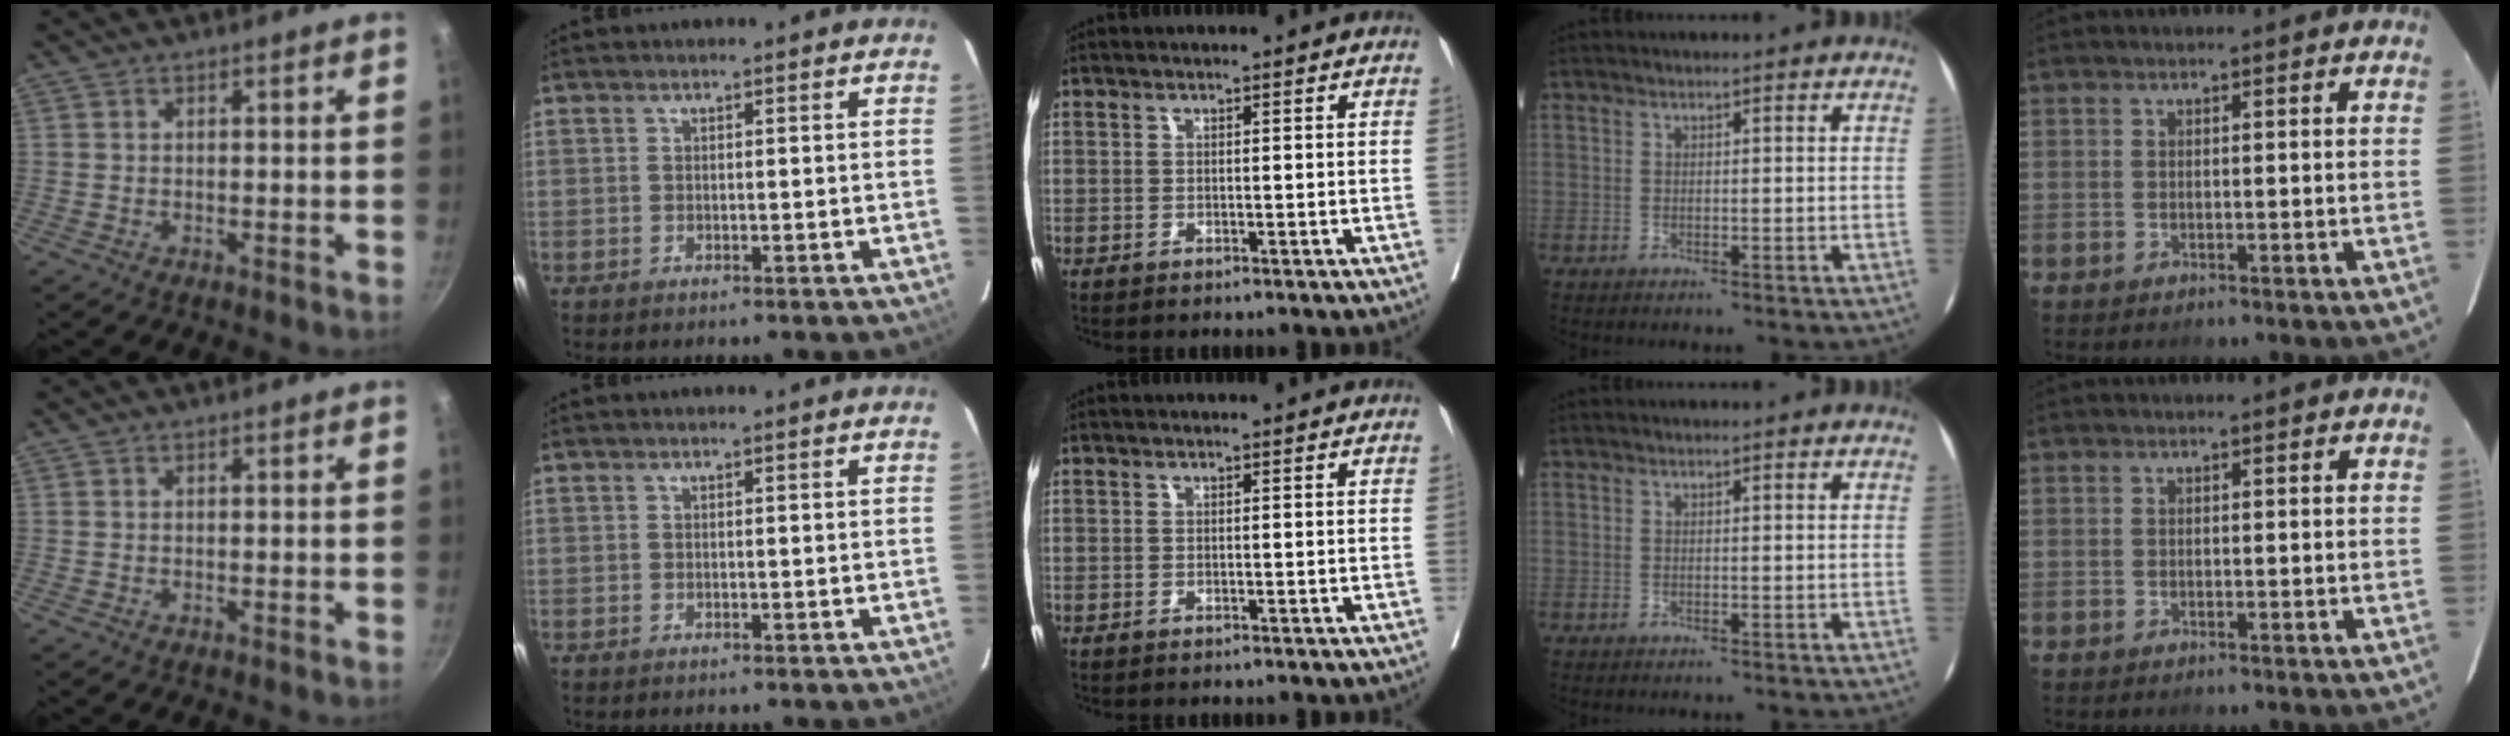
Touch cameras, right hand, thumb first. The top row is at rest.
{}